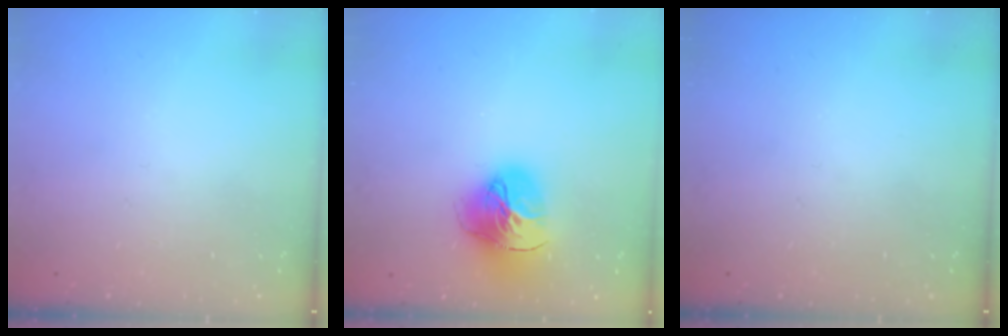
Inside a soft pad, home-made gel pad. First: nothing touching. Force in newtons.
{"total": 16.9, "press": 16.8, "slide": 1.7}
{"total": 0.0}